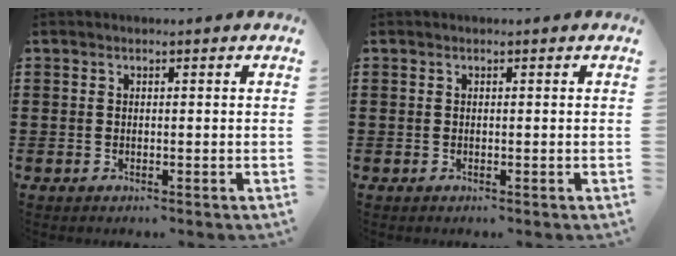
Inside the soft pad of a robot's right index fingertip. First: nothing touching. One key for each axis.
{"total": 0.0}